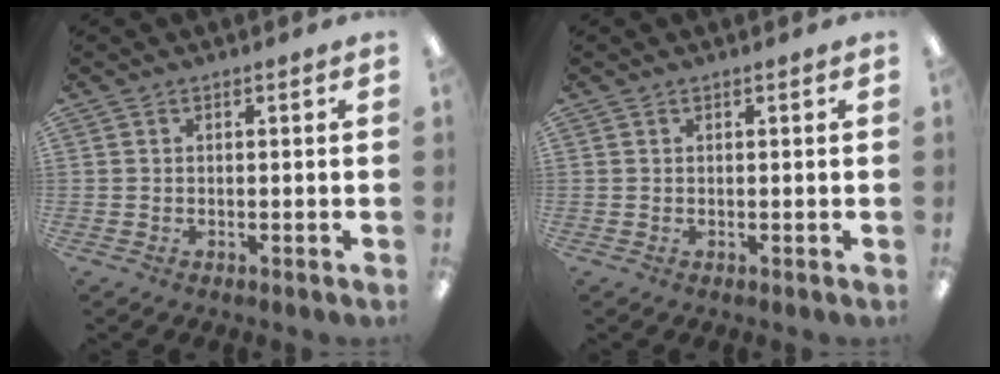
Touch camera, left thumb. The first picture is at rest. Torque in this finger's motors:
{"motor_torque": [-0.05, -0.05, -0.23, 0.09, 0.00]}